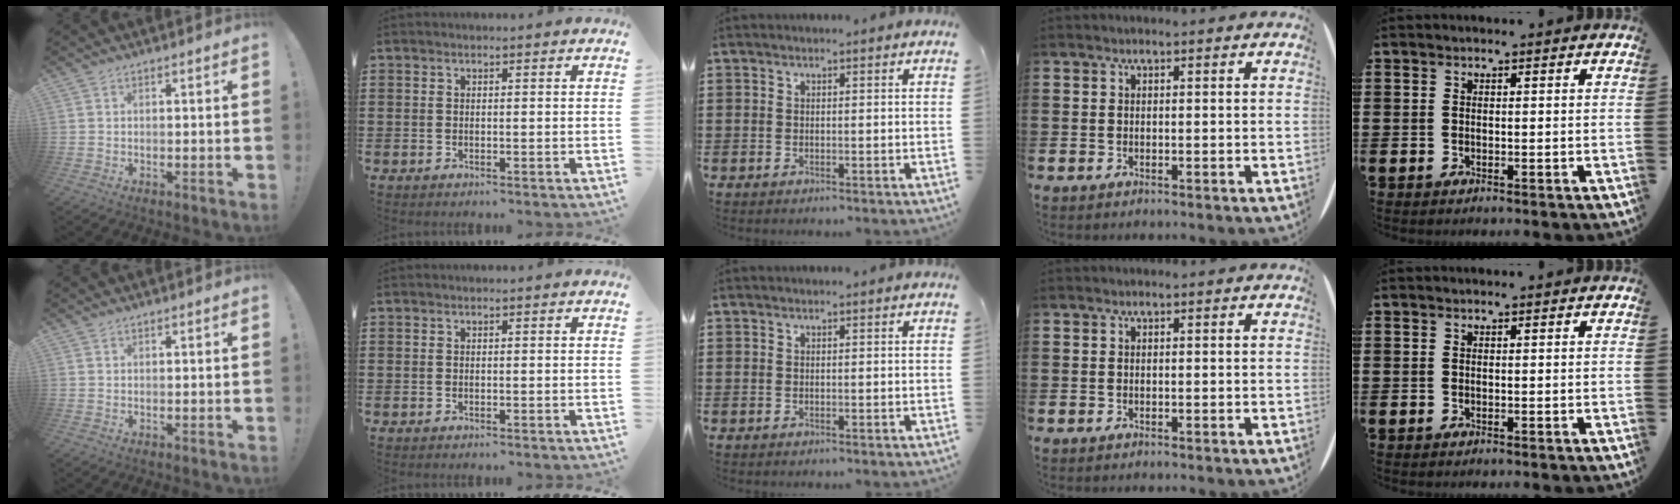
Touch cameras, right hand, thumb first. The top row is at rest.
{}